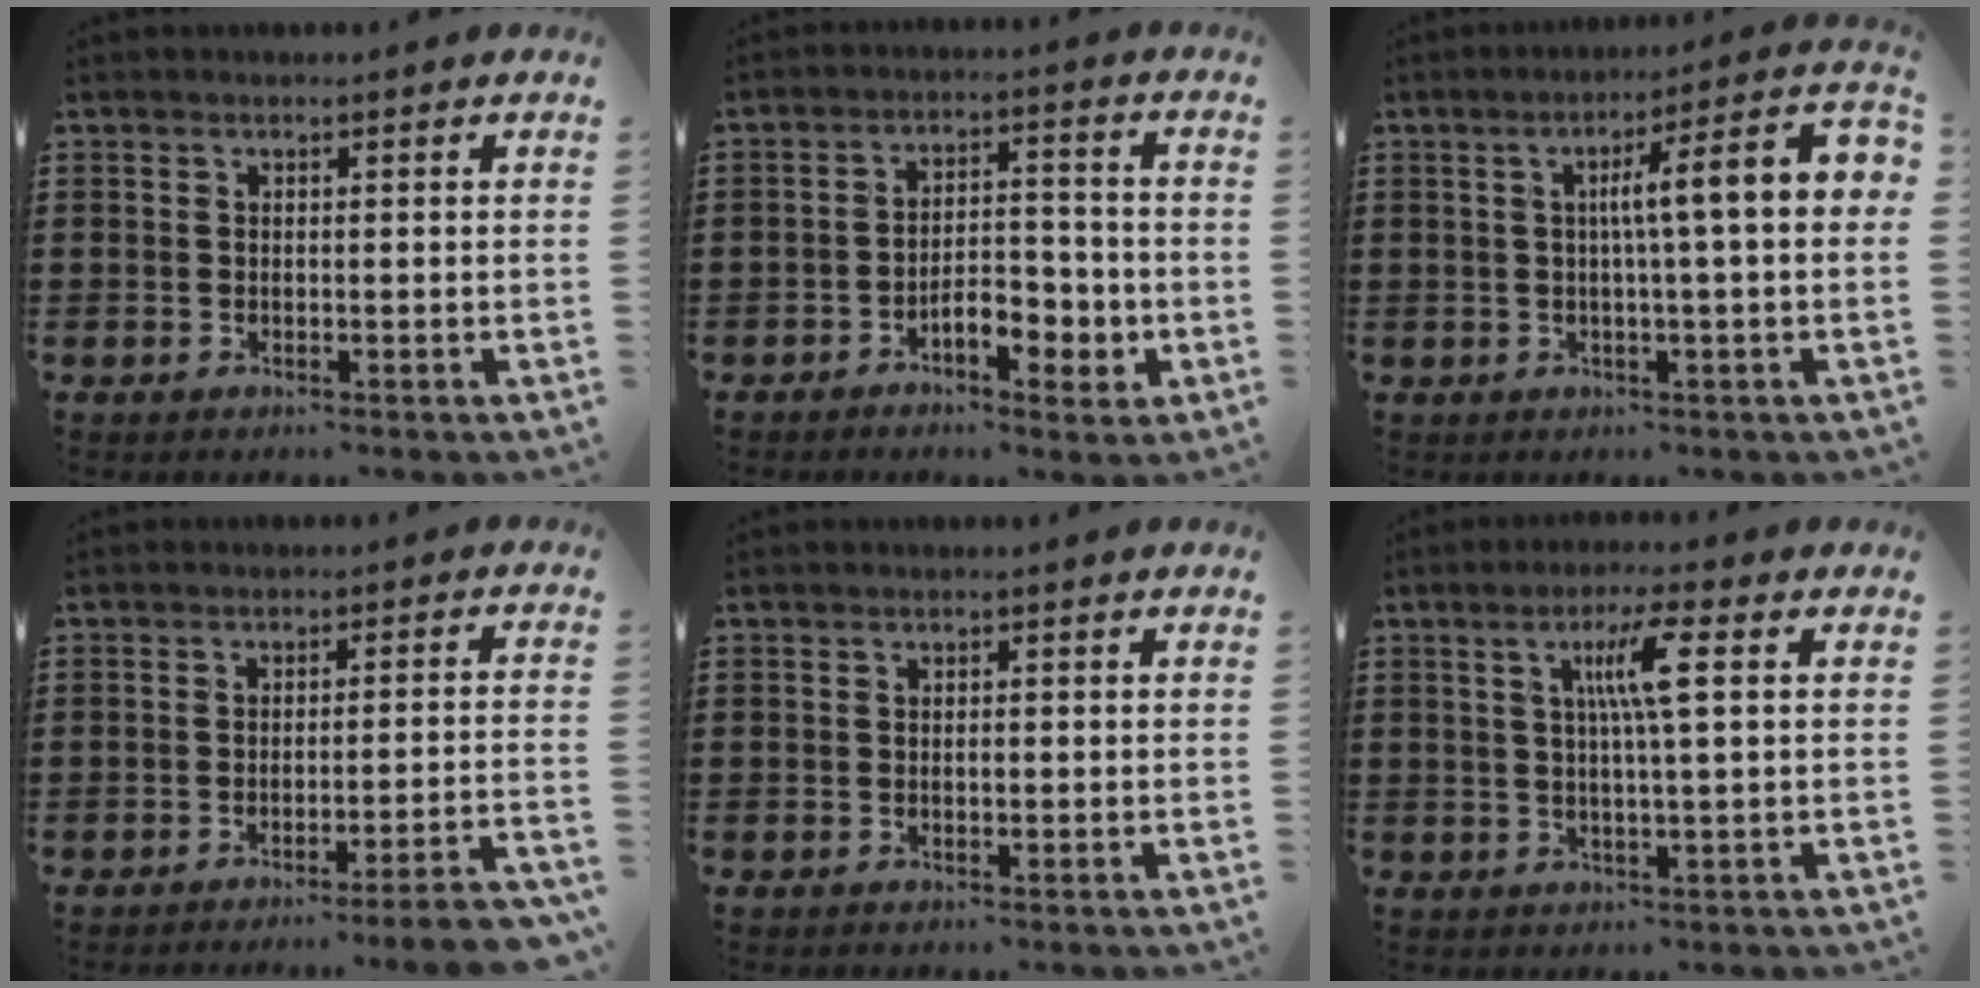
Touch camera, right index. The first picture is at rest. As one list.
[{"total": 6.2, "force": [-3.1, 2.7, 4.6], "torque": [-0.069, 0.010, -0.057]}, {"total": 7.9, "force": [0.6, 0.3, 7.9], "torque": [-0.131, -0.009, -0.001]}, {"total": 4.2, "force": [-3.5, -0.6, 2.2], "torque": [-0.036, -0.016, -0.067]}, {"total": 0.6, "force": [-0.1, 0.3, 0.6], "torque": [-0.013, -0.003, -0.001]}, {"total": 6.4, "force": [1.6, 0.0, 6.2], "torque": [-0.123, 0.001, 0.019]}]